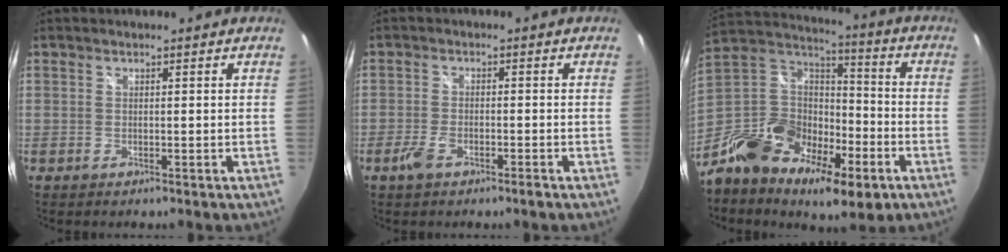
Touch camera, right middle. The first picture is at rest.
{"total": 3.4, "force": [-2.3, 1.1, 2.2], "torque": [-0.060, -0.002, -0.046]}
{"total": 20.3, "force": [-10.2, 10.9, 13.7], "torque": [-0.274, -0.010, -0.186]}